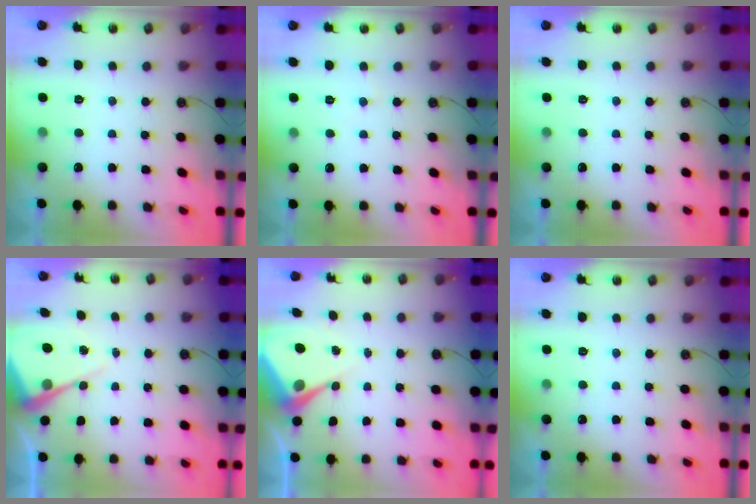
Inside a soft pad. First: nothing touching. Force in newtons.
{"total": 3.2, "press": 3.1, "slide": 0.5}
{"total": 0.0}
{"total": 8.4, "press": 8.4, "slide": 0.5}
{"total": 6.4, "press": 6.4, "slide": 0.4}
{"total": 0.0}